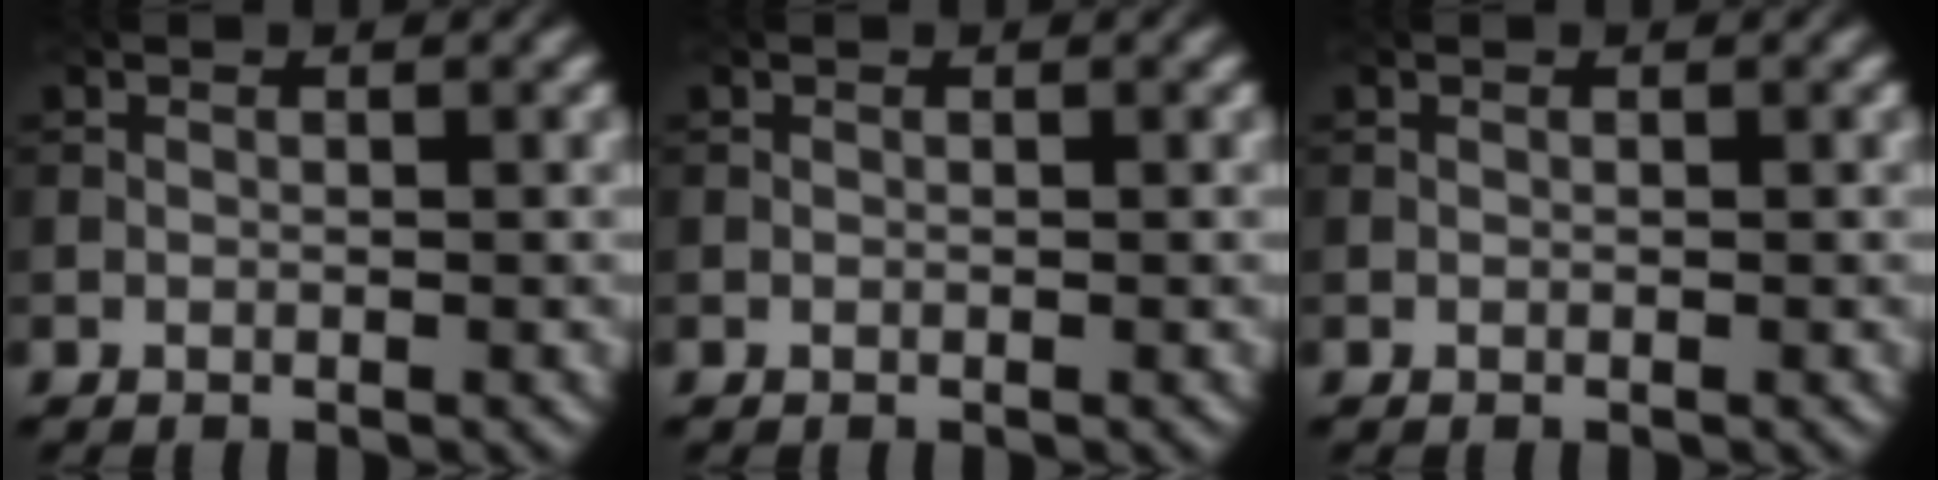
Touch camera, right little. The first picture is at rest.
{"total": 0.0}
{"total": 0.0}